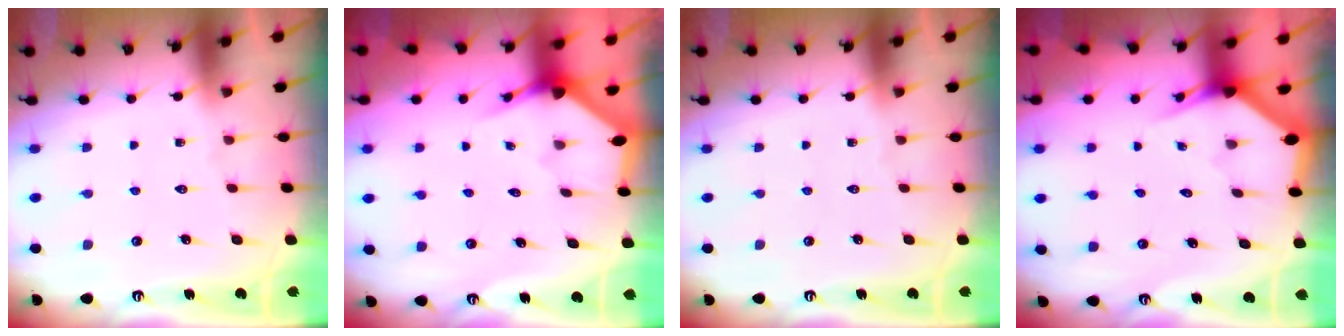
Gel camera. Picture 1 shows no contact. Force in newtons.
{"total": 3.1, "press": 3.1, "slide": 0.2}
{"total": 0.0}
{"total": 2.6, "press": 2.6, "slide": 0.2}